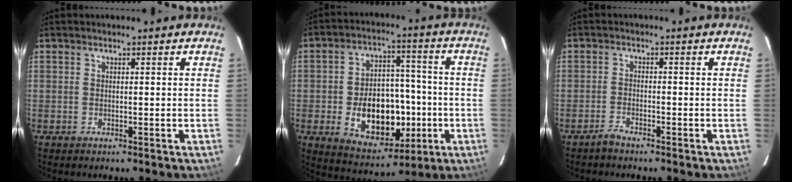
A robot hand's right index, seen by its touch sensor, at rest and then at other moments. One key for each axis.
{"total": 16.4, "fx": -4.0, "fy": 10.7, "fz": 11.7, "tx": -0.222, "ty": 0.020, "tz": -0.039}
{"total": 2.1, "fx": -1.9, "fy": 0.4, "fz": 0.8, "tx": -0.025, "ty": 0.001, "tz": -0.039}